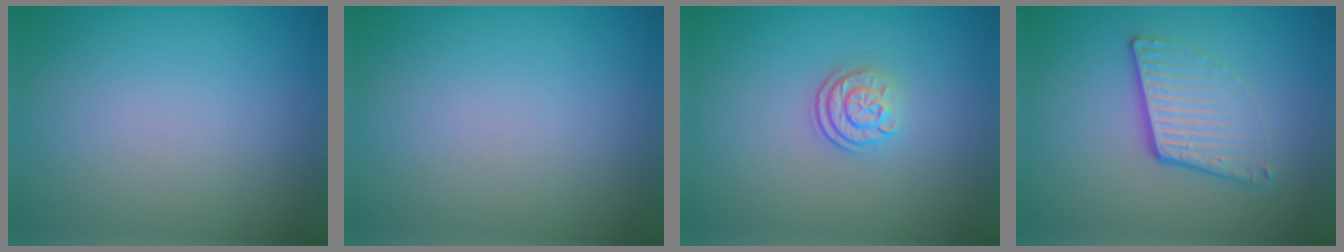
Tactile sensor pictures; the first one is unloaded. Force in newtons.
{"total": 0.0}
{"total": 2.5, "press": 1.8, "slide": 1.6}
{"total": 4.2, "press": 2.8, "slide": 3.2}